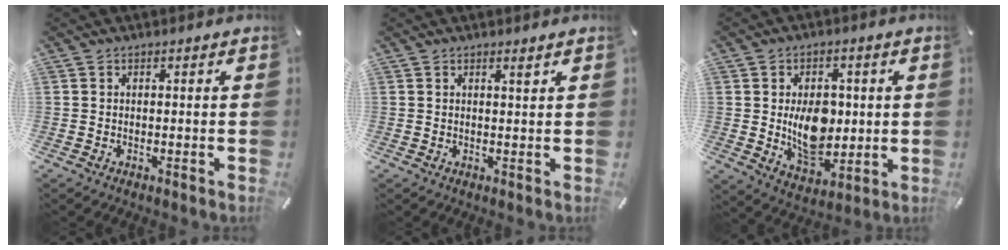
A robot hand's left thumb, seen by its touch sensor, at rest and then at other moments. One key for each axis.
{"total": 1.3, "fx": 1.0, "fy": 0.1, "fz": 0.8, "tx": -0.015, "ty": -0.002, "tz": 0.019}
{"total": 12.1, "fx": 0.5, "fy": 8.5, "fz": 8.5, "tx": -0.118, "ty": -0.004, "tz": 0.009}